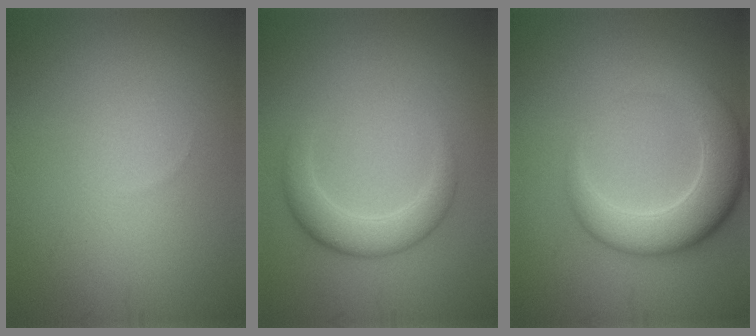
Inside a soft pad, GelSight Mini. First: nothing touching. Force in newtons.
{"total": 3.3, "press": 3.3, "slide": 0.2}
{"total": 6.5, "press": 6.5, "slide": 0.5}